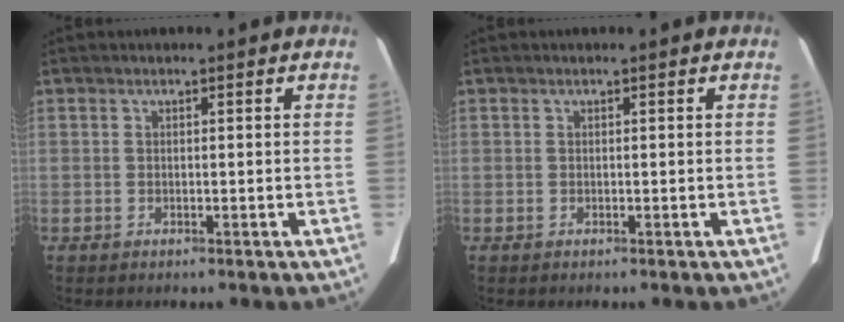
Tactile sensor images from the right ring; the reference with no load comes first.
{"total": 0.0}